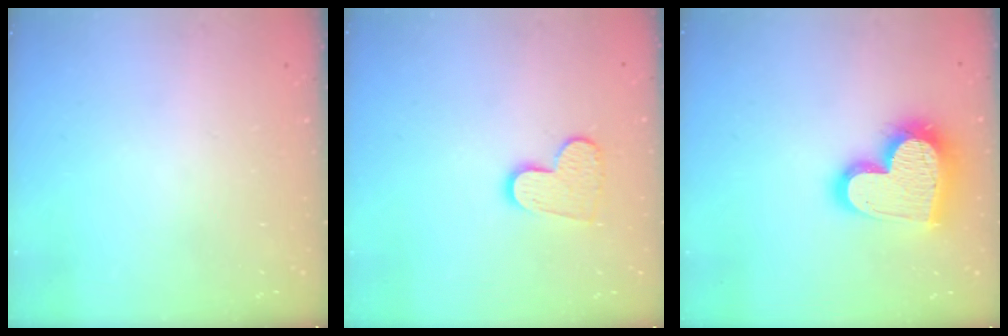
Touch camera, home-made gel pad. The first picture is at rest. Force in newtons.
{"total": 10.3, "press": 10.3, "slide": 0.8}
{"total": 20.6, "press": 20.5, "slide": 1.8}